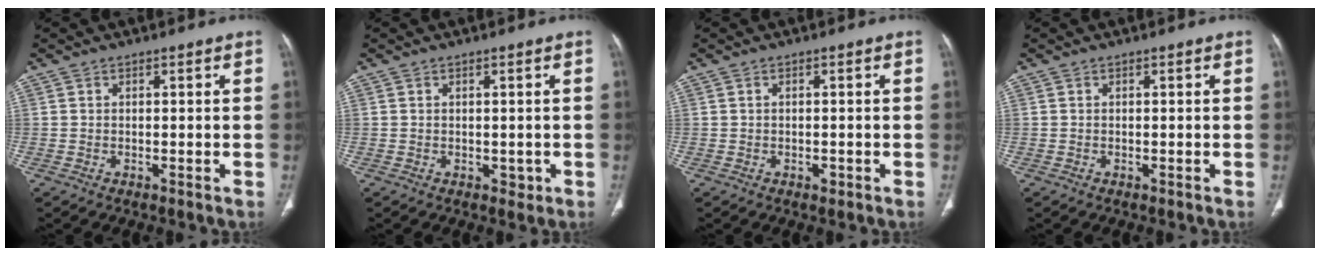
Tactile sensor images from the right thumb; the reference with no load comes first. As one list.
[{"total": 1.4, "force": [-0.3, 1.2, 0.7], "torque": [0.000, 0.002, -0.001]}, {"total": 1.0, "force": [-0.5, 0.6, 0.5], "torque": [-0.006, 0.001, -0.006]}, {"total": 0.0}]